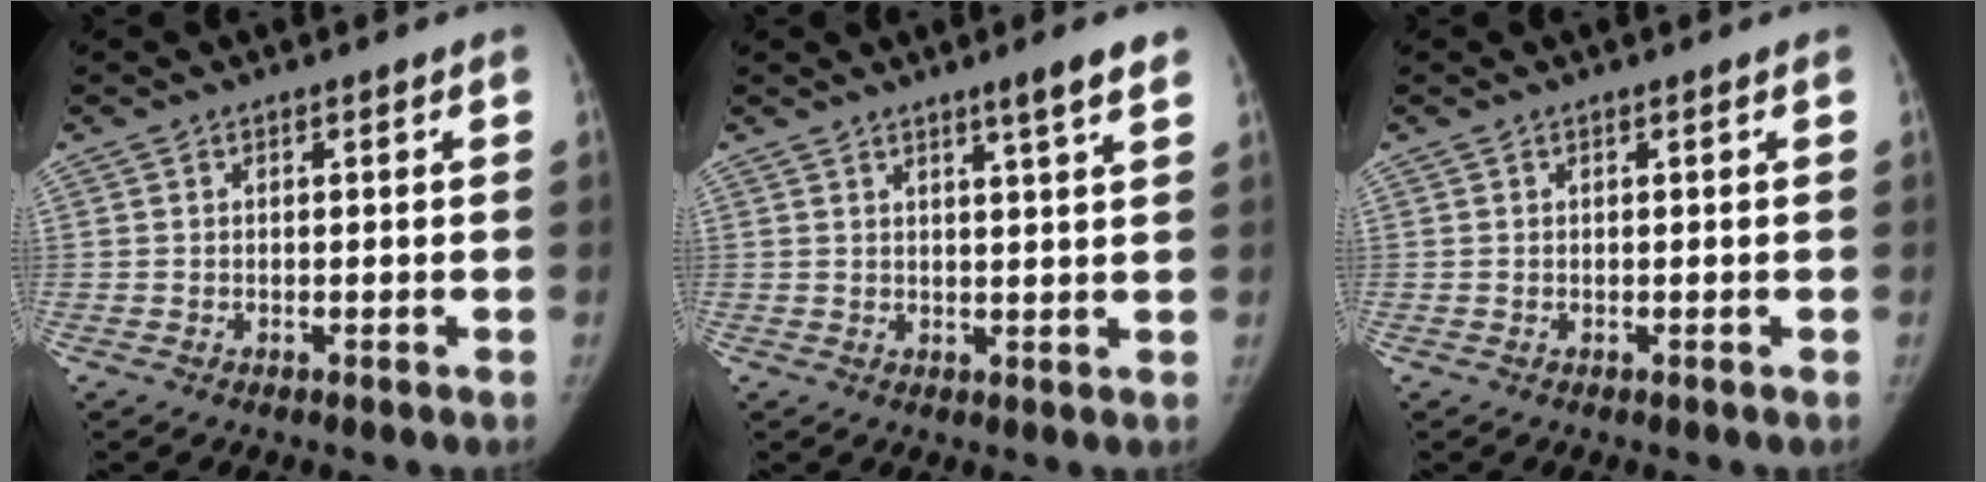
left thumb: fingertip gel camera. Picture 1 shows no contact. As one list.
[{"total": 4.8, "force": [3.2, -0.2, 3.5], "torque": [-0.052, -0.020, 0.048]}, {"total": 0.0}]